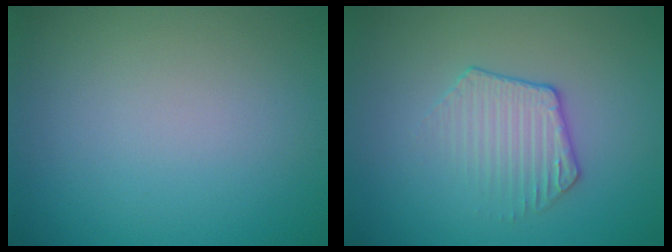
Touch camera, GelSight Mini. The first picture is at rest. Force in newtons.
{"total": 2.3, "press": 1.8, "slide": 1.4}